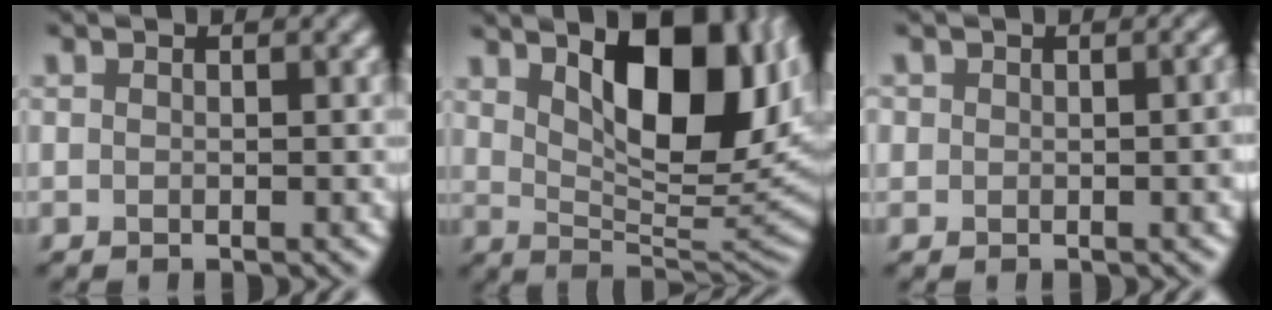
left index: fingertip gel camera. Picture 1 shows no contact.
{"total": 12.3, "force": [4.3, 5.4, 10.2], "torque": [-0.139, -0.001, 0.072]}
{"total": 2.4, "force": [0.2, 1.5, 1.8], "torque": [-0.023, 0.004, 0.000]}